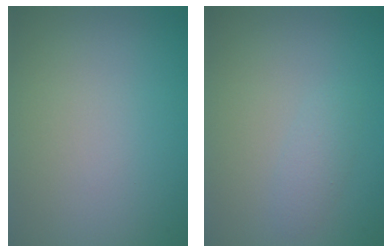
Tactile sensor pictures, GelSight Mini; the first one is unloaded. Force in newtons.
{"total": 1.2, "press": 1.2, "slide": 0.0}